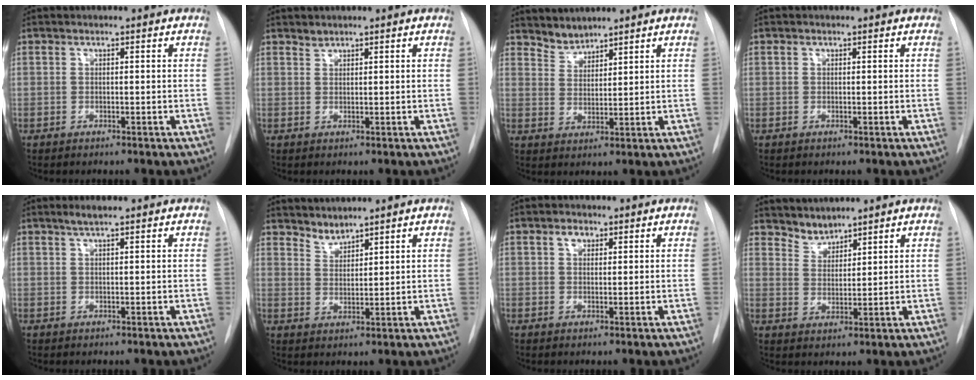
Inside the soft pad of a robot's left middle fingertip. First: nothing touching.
{"total": 0.9, "force": [0.9, 0.2, -0.1], "torque": [0.001, -0.002, 0.017]}
{"total": 3.2, "force": [3.0, 0.8, -0.3], "torque": [0.008, 0.006, 0.062]}
{"total": 0.0}
{"total": 1.9, "force": [1.4, 0.0, 1.3], "torque": [-0.027, 0.003, 0.026]}
{"total": 2.7, "force": [2.6, 0.3, 0.0], "torque": [0.002, 0.002, 0.053]}
{"total": 1.9, "force": [1.0, 1.3, 1.0], "torque": [-0.019, 0.007, 0.017]}
{"total": 3.2, "force": [3.1, 0.8, -0.2], "torque": [0.008, 0.006, 0.063]}